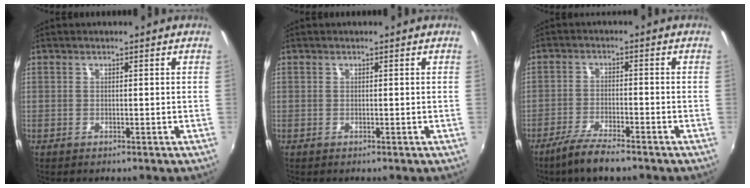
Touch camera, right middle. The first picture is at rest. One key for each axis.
{"total": 0.0}
{"total": 6.6, "fx": -5.2, "fy": 1.0, "fz": 3.8, "tx": -0.096, "ty": -0.008, "tz": -0.097}